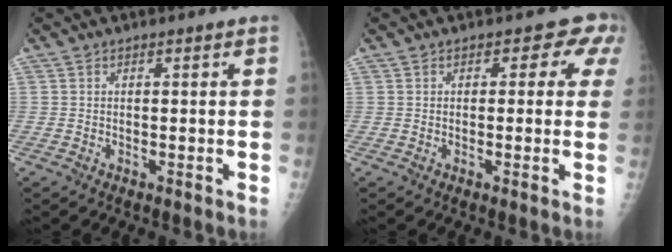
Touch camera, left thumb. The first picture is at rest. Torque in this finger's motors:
{"motor_torque": [0.74, -0.48, -0.62, -0.89, -0.03]}